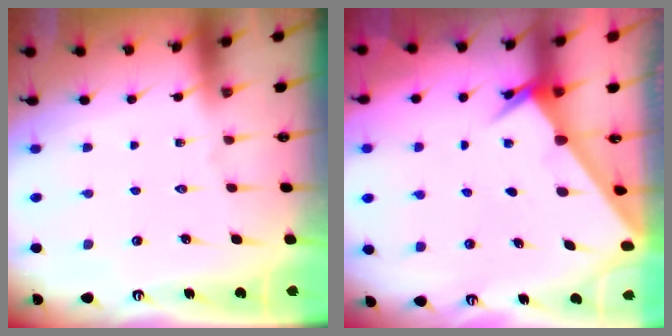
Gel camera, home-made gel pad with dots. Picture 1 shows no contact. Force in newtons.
{"total": 2.5, "press": 2.5, "slide": 0.3}